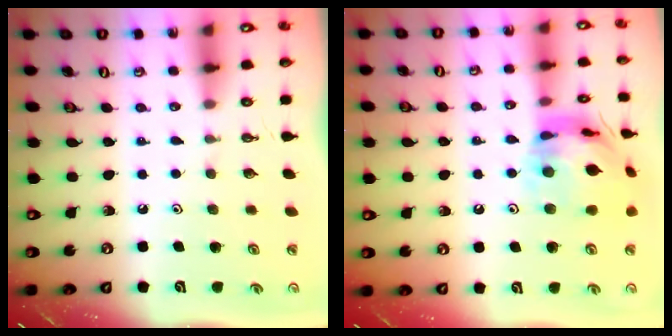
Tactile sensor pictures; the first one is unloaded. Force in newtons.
{"total": 17.4, "press": 17.3, "slide": 1.7}